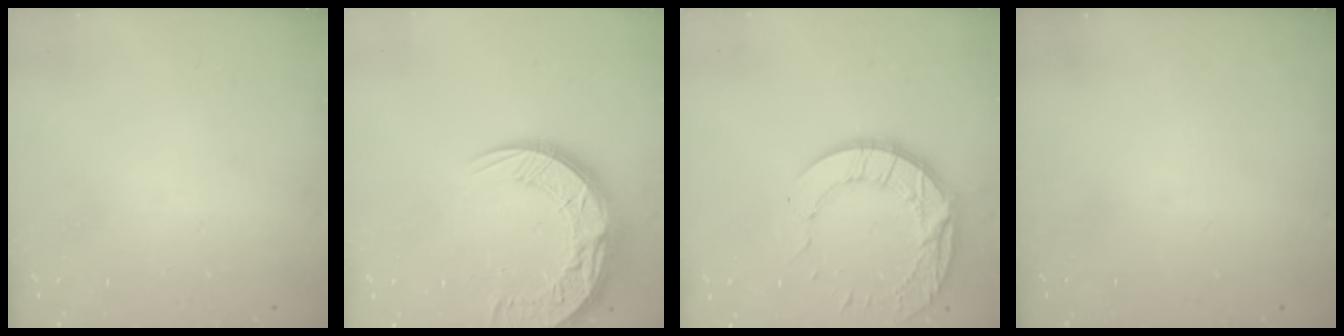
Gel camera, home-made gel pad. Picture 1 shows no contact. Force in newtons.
{"total": 18.8, "press": 18.7, "slide": 1.5}
{"total": 13.6, "press": 13.5, "slide": 1.1}
{"total": 0.0}